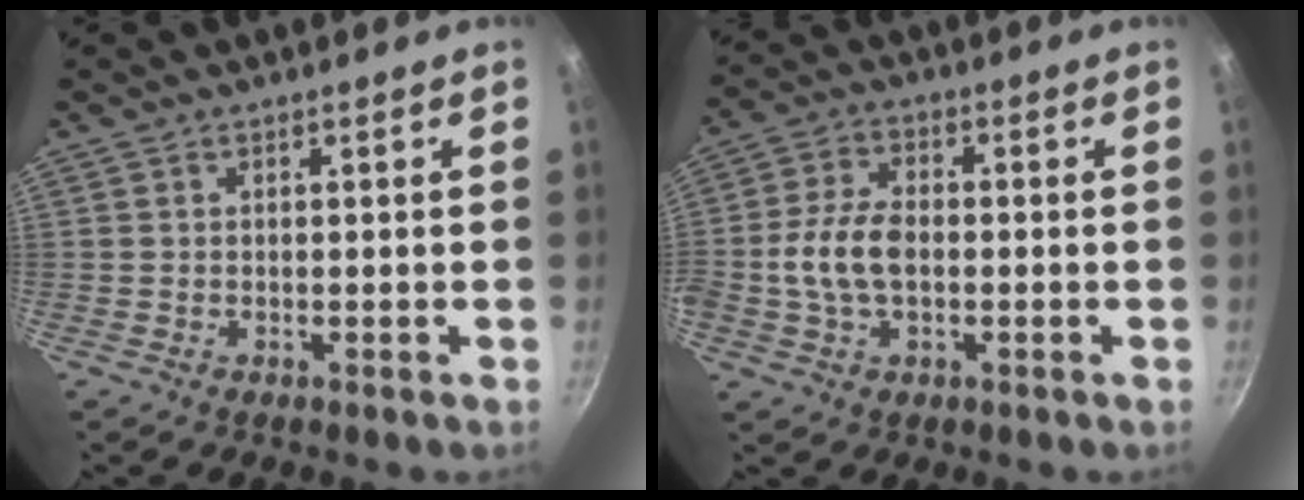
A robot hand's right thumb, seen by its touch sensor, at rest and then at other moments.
{"total": 9.1, "force": [-1.1, 5.6, 7.1], "torque": [-0.136, 0.024, -0.027]}